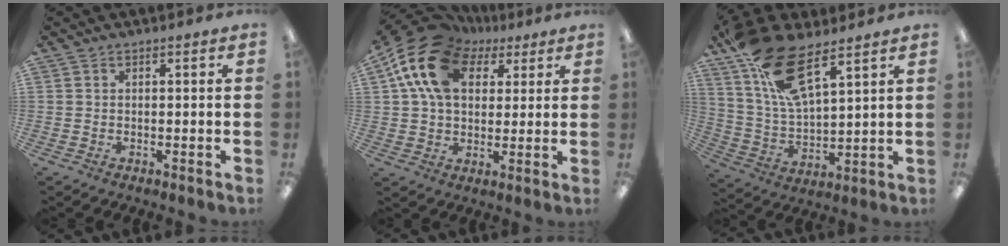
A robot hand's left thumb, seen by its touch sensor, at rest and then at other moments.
{"total": 18.4, "force": [7.9, 12.3, 11.2], "torque": [-0.222, -0.016, 0.143]}
{"total": 16.4, "force": [11.0, 5.2, 10.9], "torque": [-0.218, -0.044, 0.196]}